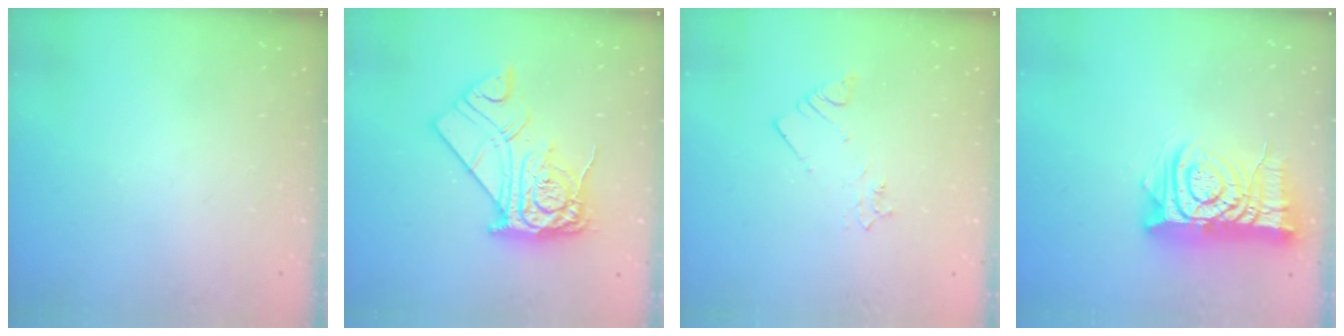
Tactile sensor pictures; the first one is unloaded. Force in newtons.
{"total": 16.2, "press": 16.1, "slide": 1.3}
{"total": 2.7, "press": 2.7, "slide": 0.3}
{"total": 13.2, "press": 13.2, "slide": 1.5}